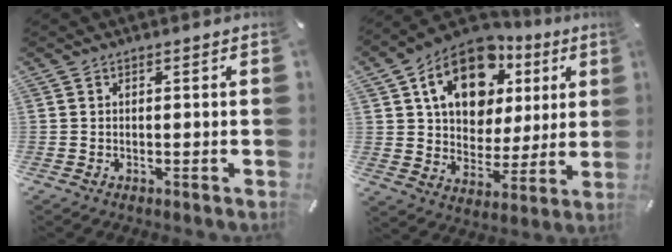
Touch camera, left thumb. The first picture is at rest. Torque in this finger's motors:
{"motor_torque": [2.51, 2.50, 0.92, -0.56, 0.54]}